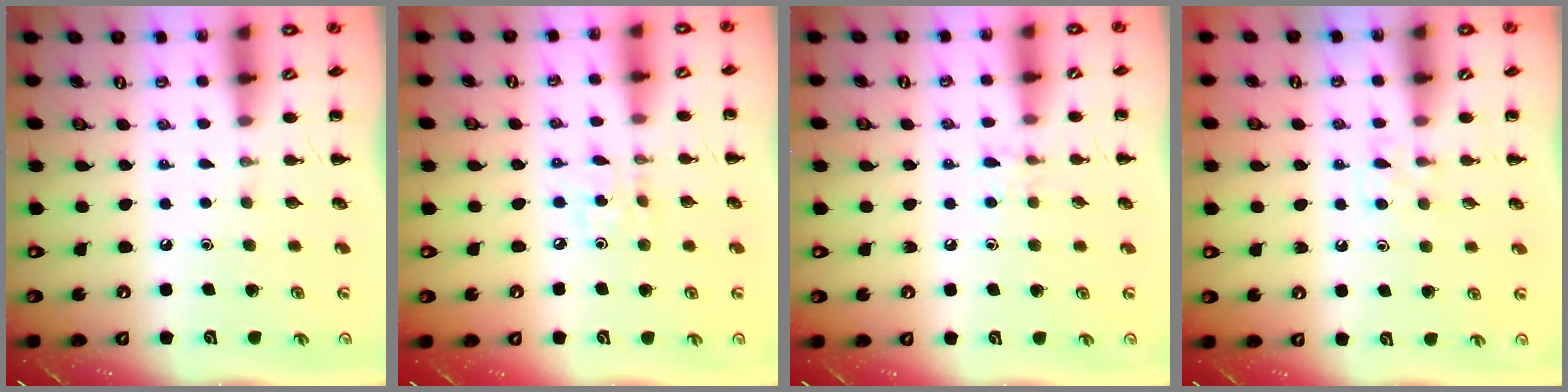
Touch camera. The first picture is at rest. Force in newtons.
{"total": 3.2, "press": 3.0, "slide": 1.0}
{"total": 5.6, "press": 5.3, "slide": 1.6}
{"total": 5.8, "press": 5.6, "slide": 1.6}